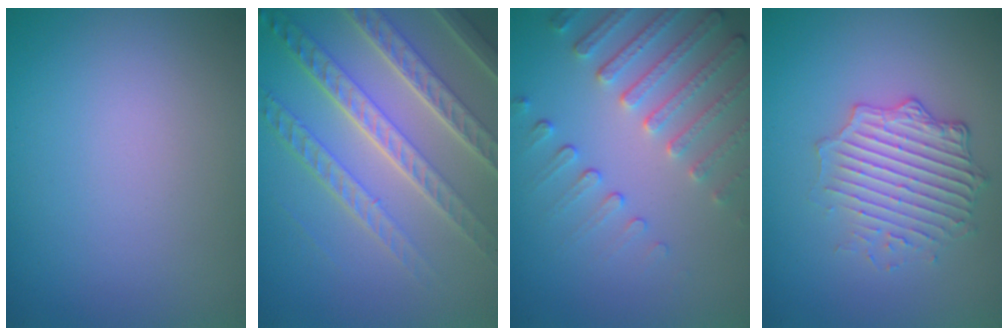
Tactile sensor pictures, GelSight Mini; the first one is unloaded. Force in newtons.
{"total": 7.5, "press": 5.3, "slide": 5.3}
{"total": 5.0, "press": 3.8, "slide": 3.3}
{"total": 3.9, "press": 3.3, "slide": 2.1}